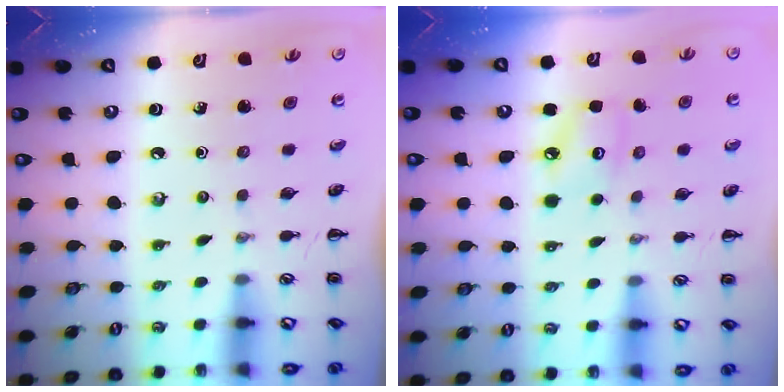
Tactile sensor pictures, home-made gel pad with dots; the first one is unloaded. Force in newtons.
{"total": 5.7, "press": 5.6, "slide": 1.0}